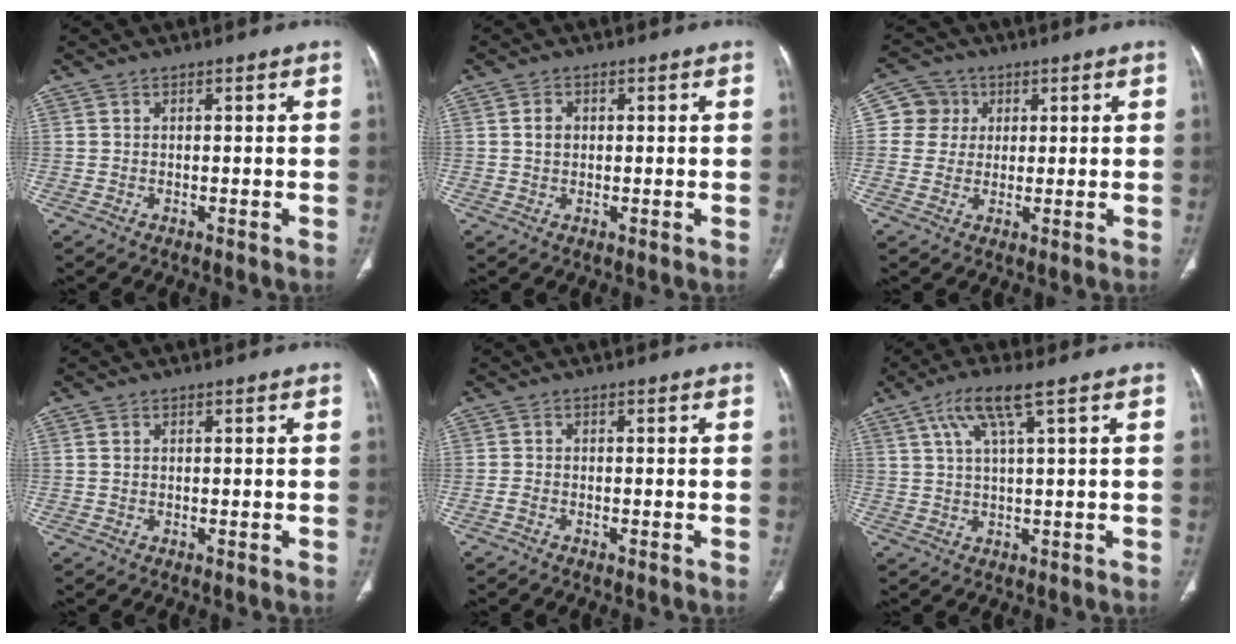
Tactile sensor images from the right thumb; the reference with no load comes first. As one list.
[{"total": 2.3, "force": [0.3, 1.8, 1.4], "torque": [-0.016, 0.003, 0.006]}, {"total": 5.9, "force": [1.4, 5.7, 0.7], "torque": [0.019, 0.004, 0.021]}, {"total": 0.7, "force": [0.2, 0.5, 0.5], "torque": [-0.011, 0.001, 0.007]}, {"total": 1.1, "force": [-0.9, 0.5, 0.4], "torque": [-0.016, 0.006, -0.017]}, {"total": 6.4, "force": [3.0, 0.6, 5.7], "torque": [-0.126, 0.003, 0.063]}]